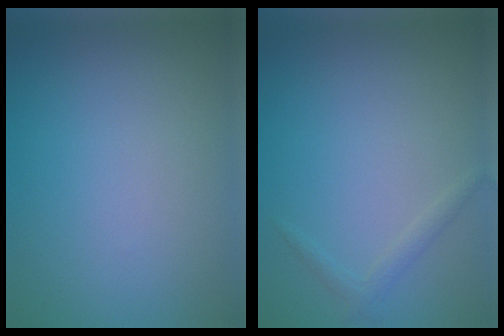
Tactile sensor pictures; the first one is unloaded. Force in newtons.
{"total": 1.1, "press": 1.1, "slide": 0.0}